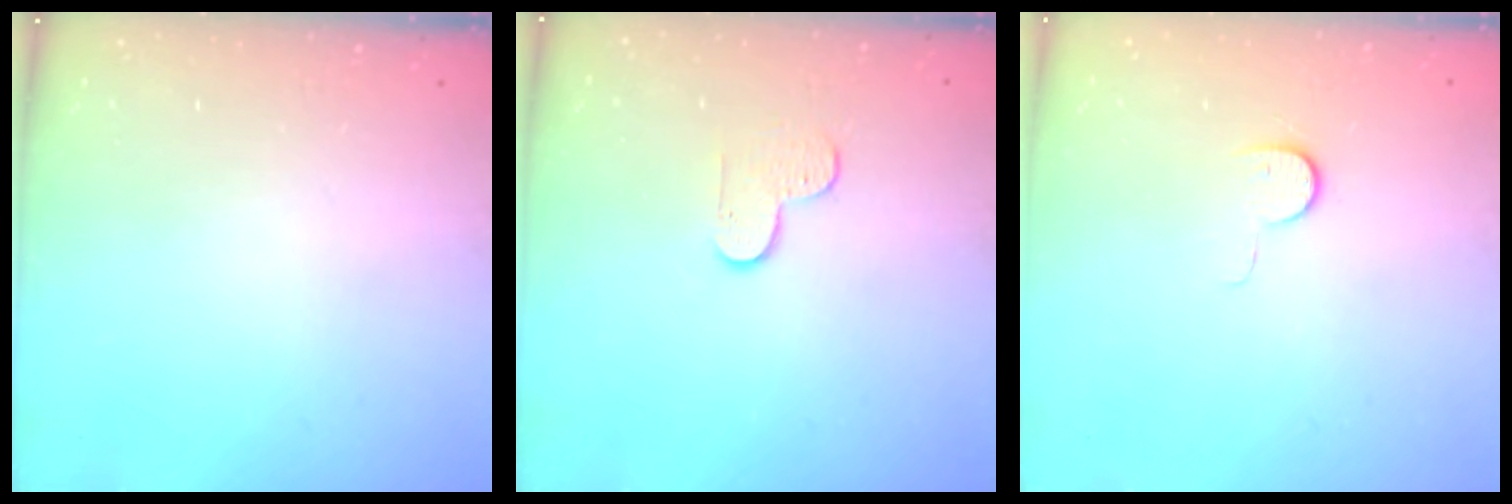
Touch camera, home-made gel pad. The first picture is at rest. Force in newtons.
{"total": 3.8, "press": 3.8, "slide": 0.4}
{"total": 6.8, "press": 6.8, "slide": 0.6}